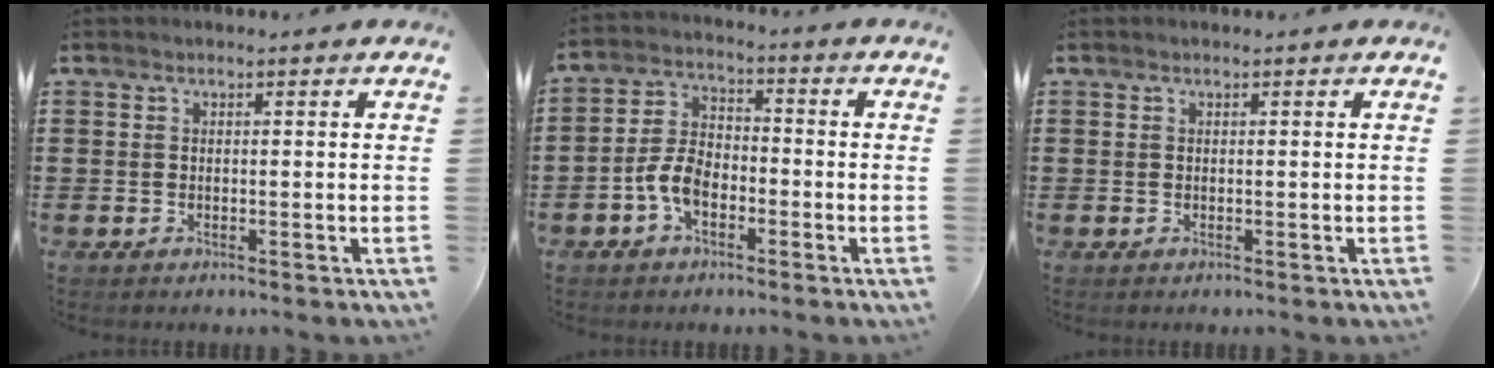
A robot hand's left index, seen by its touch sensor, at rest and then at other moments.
{"total": 5.9, "force": [-2.8, 3.3, 4.0], "torque": [-0.105, 0.004, -0.061]}
{"total": 0.0}